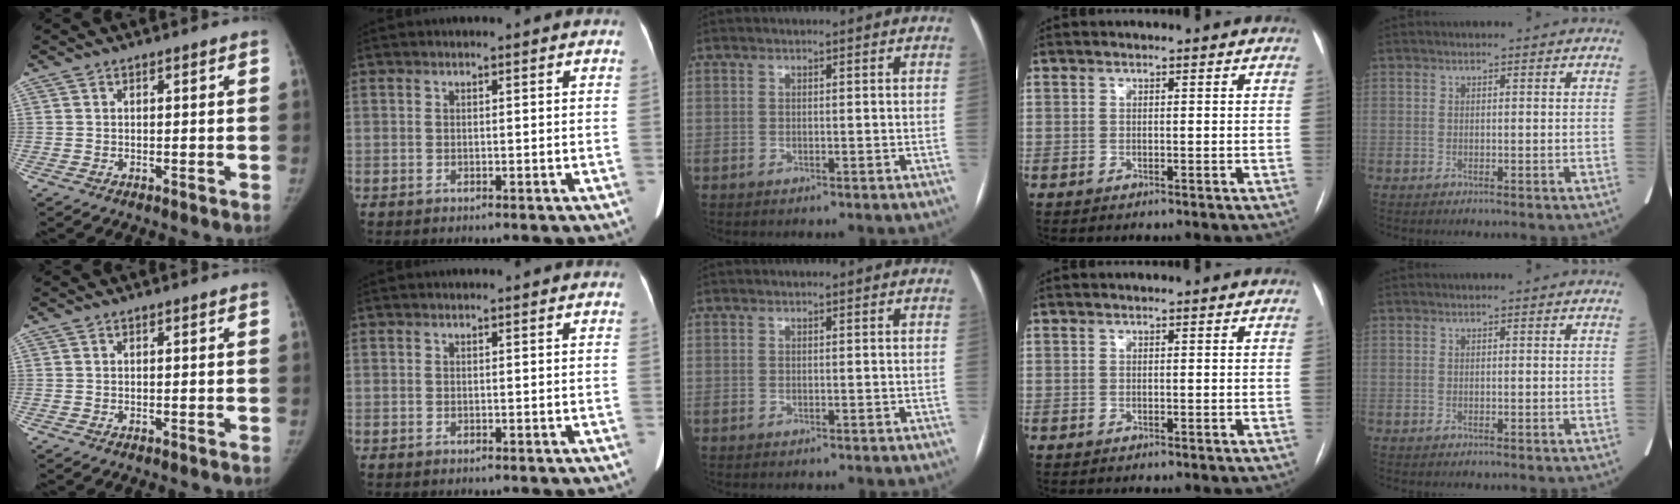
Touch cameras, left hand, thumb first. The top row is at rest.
{}